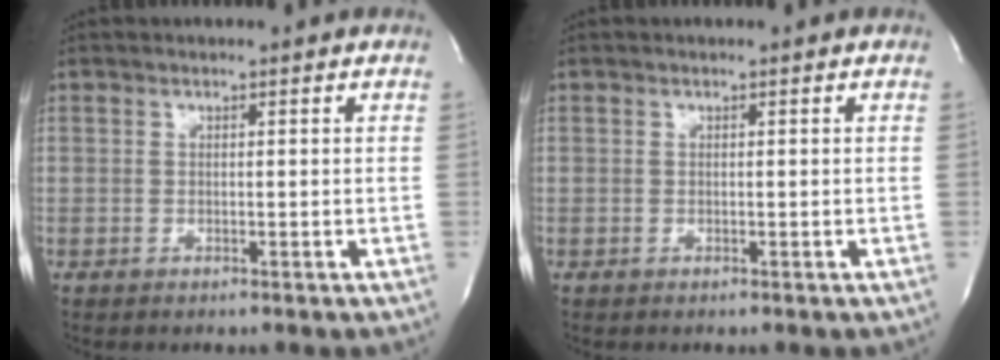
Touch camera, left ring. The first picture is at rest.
{"total": 0.0}